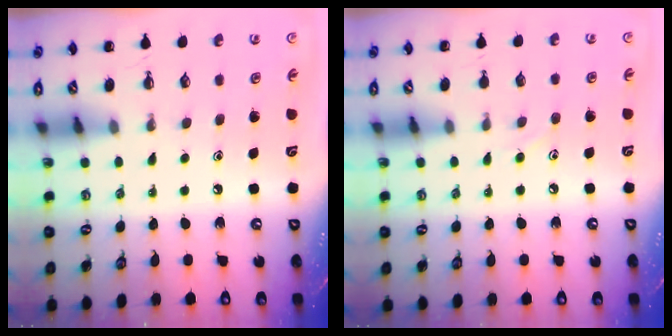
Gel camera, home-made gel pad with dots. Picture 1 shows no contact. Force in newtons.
{"total": 4.4, "press": 4.2, "slide": 1.6}